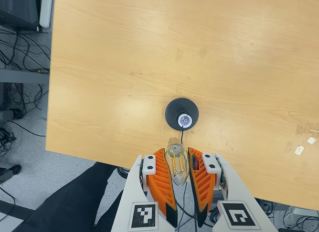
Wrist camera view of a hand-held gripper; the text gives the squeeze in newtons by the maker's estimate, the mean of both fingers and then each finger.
{"total": 19.5, "left": 24.5, "right": 14.4}